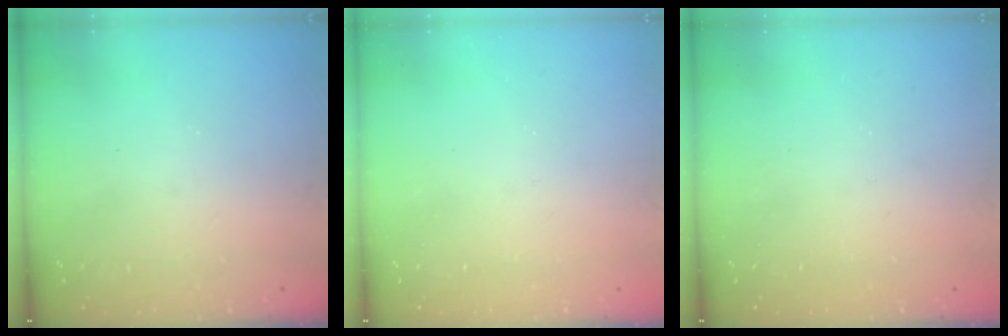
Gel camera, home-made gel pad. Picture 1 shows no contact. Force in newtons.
{"total": 0.0}
{"total": 0.0}